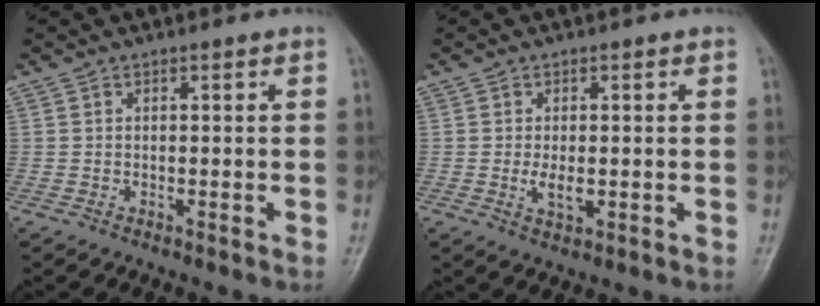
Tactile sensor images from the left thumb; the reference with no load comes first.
{"total": 3.3, "force": [-0.3, 1.8, 2.8], "torque": [-0.051, -0.007, -0.007]}